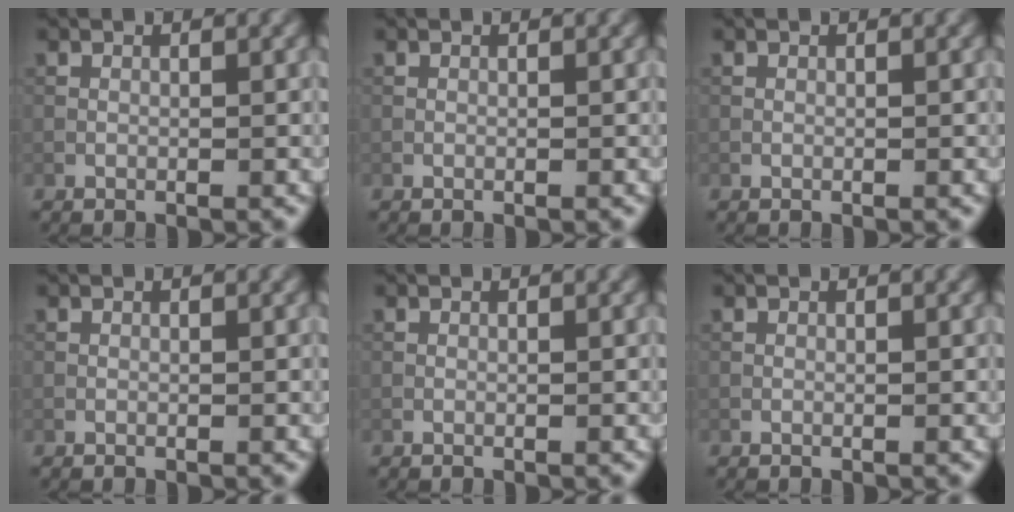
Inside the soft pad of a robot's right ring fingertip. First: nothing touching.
{"total": 0.0}
{"total": 0.0}
{"total": 0.0}
{"total": 0.0}
{"total": 0.0}